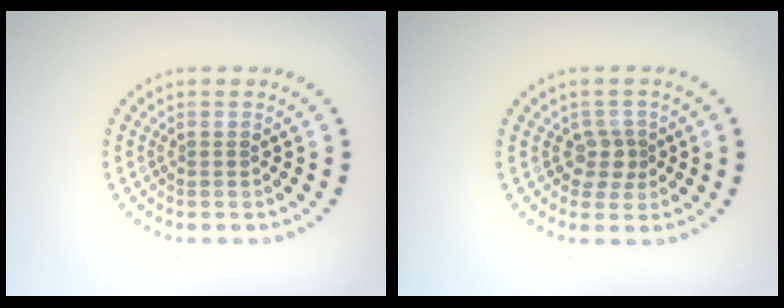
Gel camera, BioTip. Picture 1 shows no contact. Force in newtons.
{"total": 2.0, "press": 1.6, "slide": 1.2}